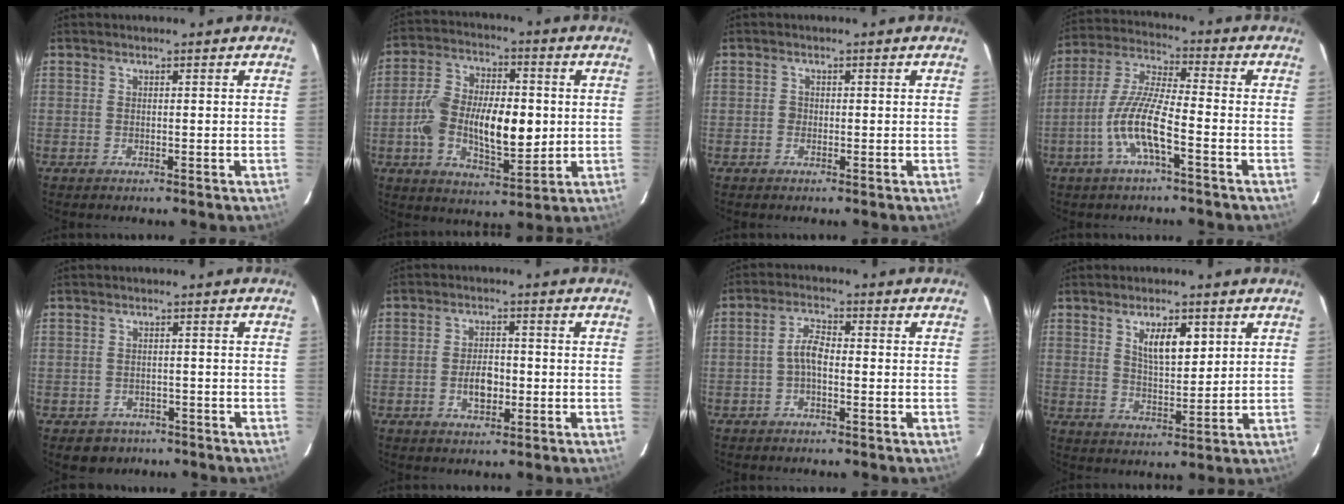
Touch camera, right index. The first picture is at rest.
{"total": 15.2, "force": [-1.3, 7.4, 13.2], "torque": [-0.255, 0.002, -0.020]}
{"total": 1.0, "force": [-0.2, 0.9, 0.1], "torque": [0.000, 0.001, -0.003]}
{"total": 10.7, "force": [-4.3, 1.6, 9.6], "torque": [-0.209, 0.001, -0.085]}
{"total": 4.3, "force": [-2.7, 3.3, 0.4], "torque": [-0.015, 0.011, -0.032]}
{"total": 5.0, "force": [-1.3, 2.9, 3.8], "torque": [-0.073, 0.003, -0.017]}
{"total": 3.5, "force": [-1.1, 1.4, 3.0], "torque": [-0.064, 0.013, -0.024]}
{"total": 7.2, "force": [3.1, 2.8, 5.8], "torque": [-0.098, 0.002, 0.059]}